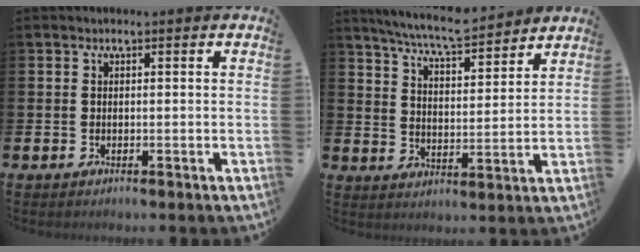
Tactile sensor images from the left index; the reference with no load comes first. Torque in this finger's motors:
{"motor_torque": [1.08, -1.06, 0.25, 0.16]}